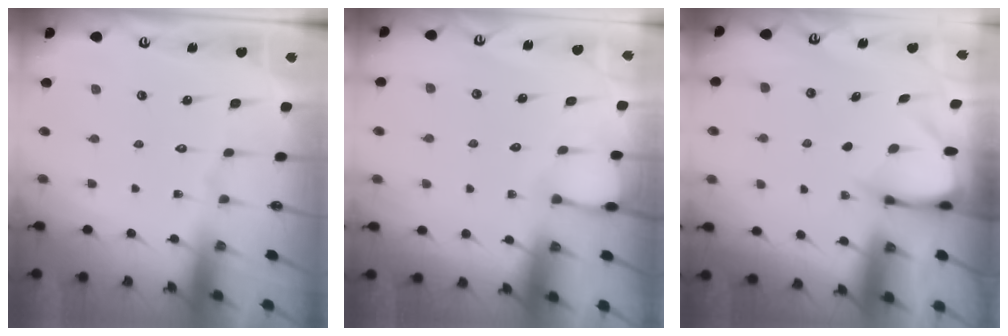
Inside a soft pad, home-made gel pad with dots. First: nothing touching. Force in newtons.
{"total": 3.6, "press": 3.6, "slide": 0.4}
{"total": 3.4, "press": 3.4, "slide": 0.3}